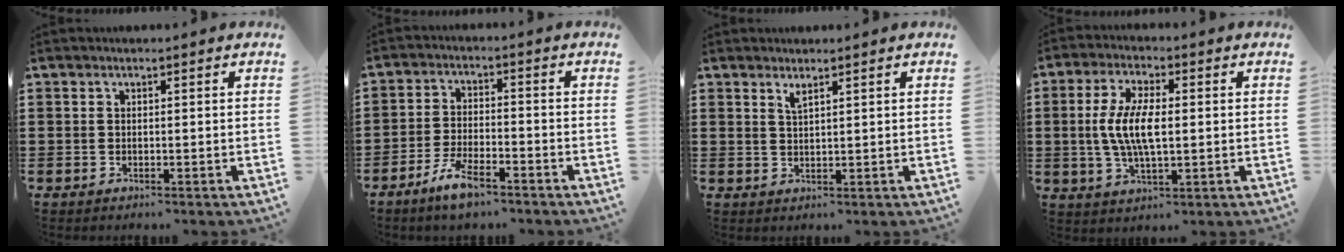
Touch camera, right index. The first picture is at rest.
{"total": 5.8, "force": [-4.4, 1.5, 3.6], "torque": [-0.084, 0.000, -0.085]}
{"total": 1.6, "force": [1.3, 0.2, 0.9], "torque": [-0.020, 0.001, 0.024]}
{"total": 7.9, "force": [0.0, 2.9, 7.3], "torque": [-0.168, -0.004, -0.012]}